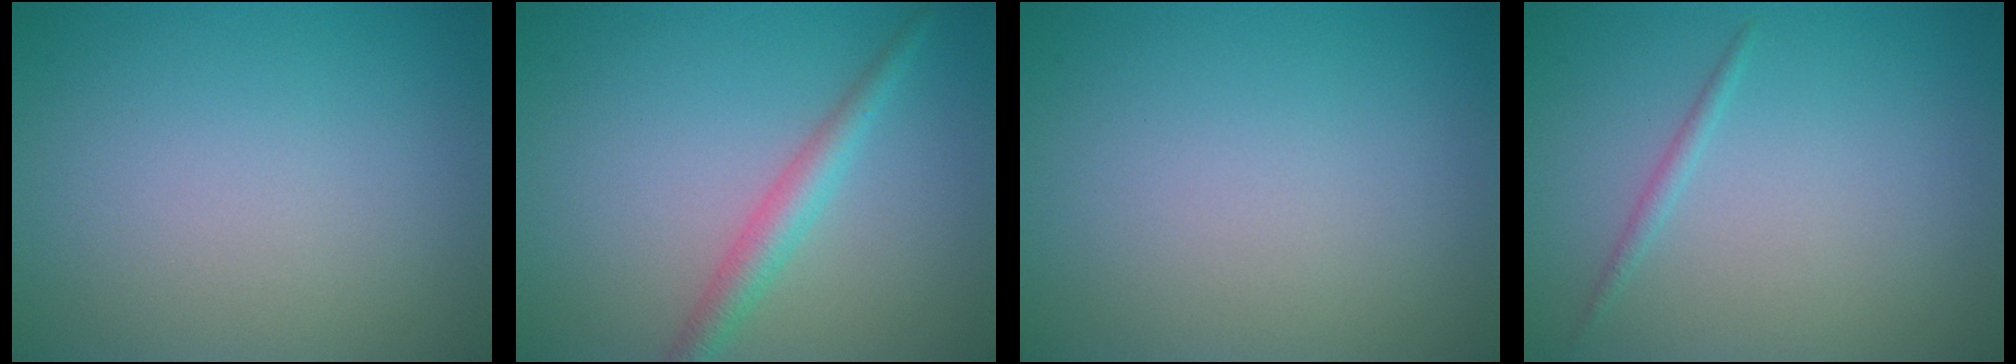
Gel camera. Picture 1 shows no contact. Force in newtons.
{"total": 2.6, "press": 2.5, "slide": 0.1}
{"total": 0.0}
{"total": 0.9, "press": 0.9, "slide": 0.1}